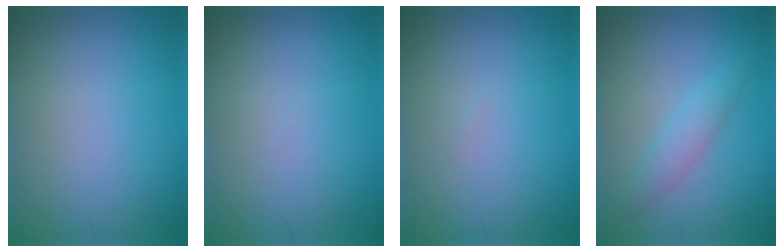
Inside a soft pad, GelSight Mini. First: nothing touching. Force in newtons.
{"total": 0.0}
{"total": 0.0}
{"total": 2.2, "press": 2.2, "slide": 0.1}